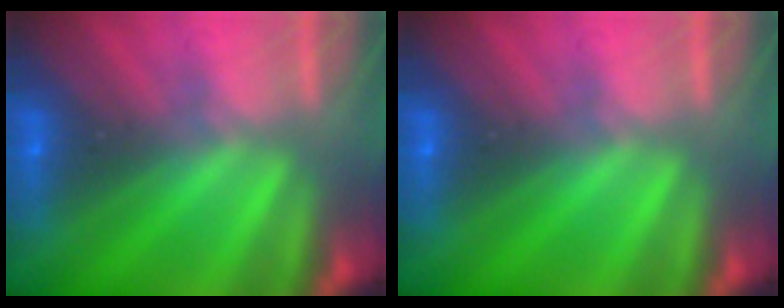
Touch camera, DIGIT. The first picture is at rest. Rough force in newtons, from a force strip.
{"total": 0.0}